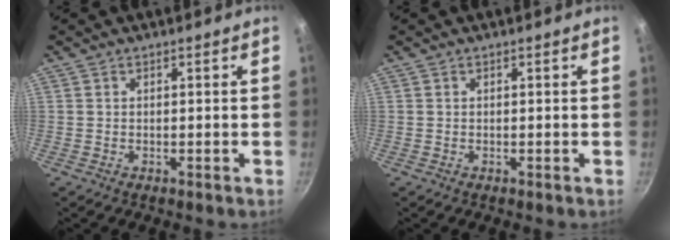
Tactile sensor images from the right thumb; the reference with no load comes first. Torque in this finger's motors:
{"motor_torque": [-0.02, 0.02, -0.24, 0.13, 0.00]}